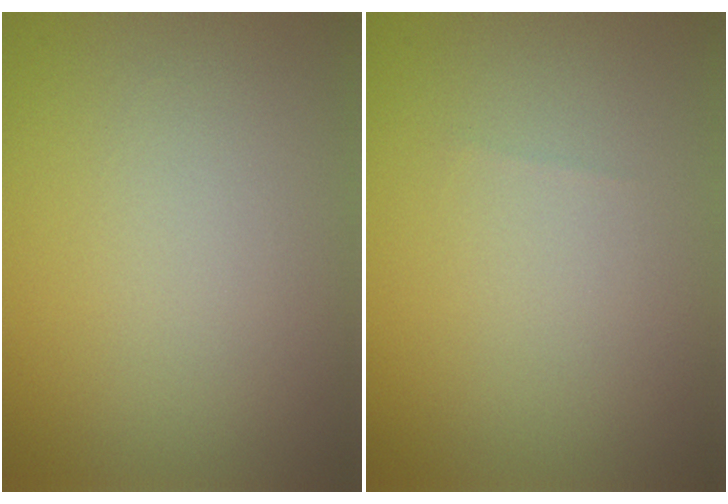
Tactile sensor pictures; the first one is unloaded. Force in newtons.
{"total": 0.0}